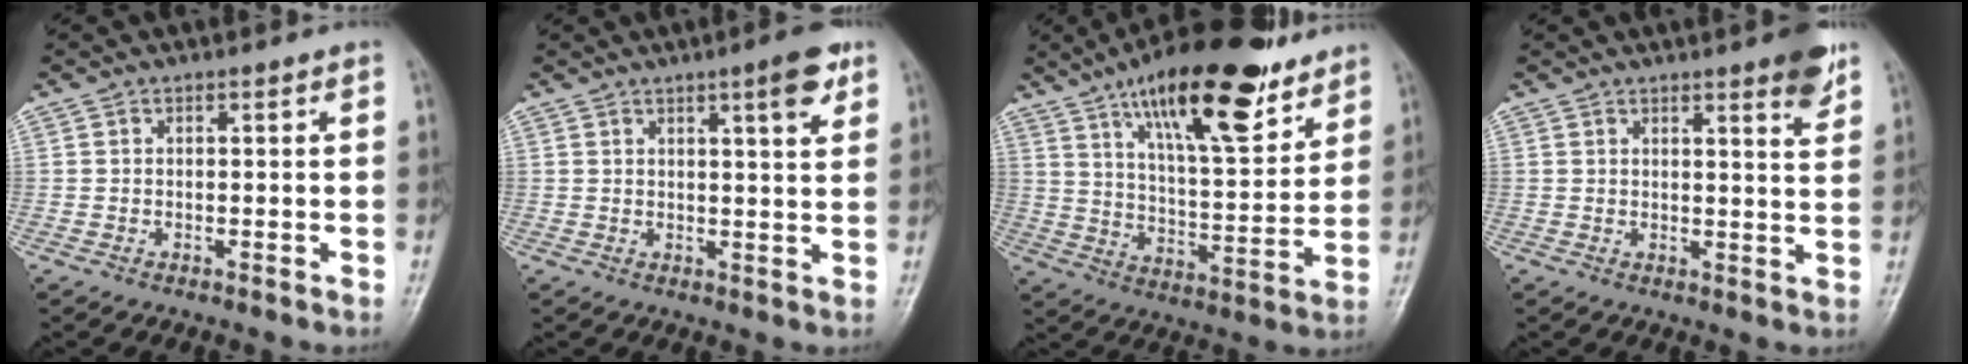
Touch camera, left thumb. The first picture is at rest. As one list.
[{"total": 5.9, "force": [3.4, 1.1, 4.7], "torque": [-0.058, -0.015, 0.043]}, {"total": 21.7, "force": [13.8, 7.1, 15.2], "torque": [-0.212, -0.058, 0.225]}, {"total": 5.6, "force": [3.8, 0.9, 4.1], "torque": [-0.043, -0.021, 0.046]}]